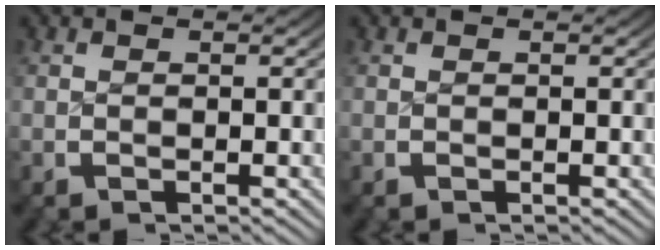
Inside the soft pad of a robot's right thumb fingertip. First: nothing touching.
{"total": 0.0}